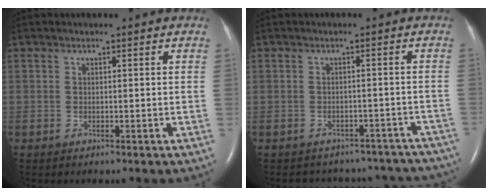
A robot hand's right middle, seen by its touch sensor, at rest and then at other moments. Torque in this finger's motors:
{"motor_torque": [0.70, -0.80, 0.04, 0.00]}